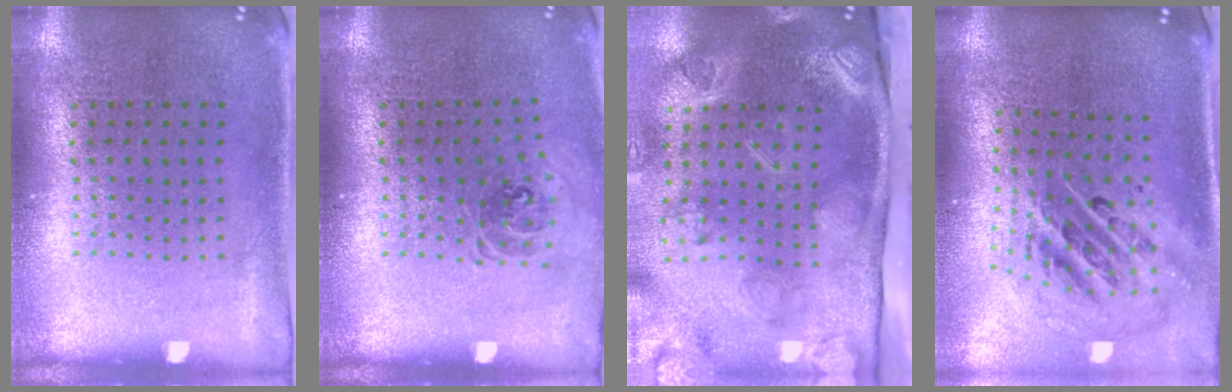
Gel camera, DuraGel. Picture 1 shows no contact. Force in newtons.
{"total": 0.9, "press": 0.9, "slide": 0.2}
{"total": 4.6, "press": 3.2, "slide": 3.3}
{"total": 2.8, "press": 1.9, "slide": 2.0}